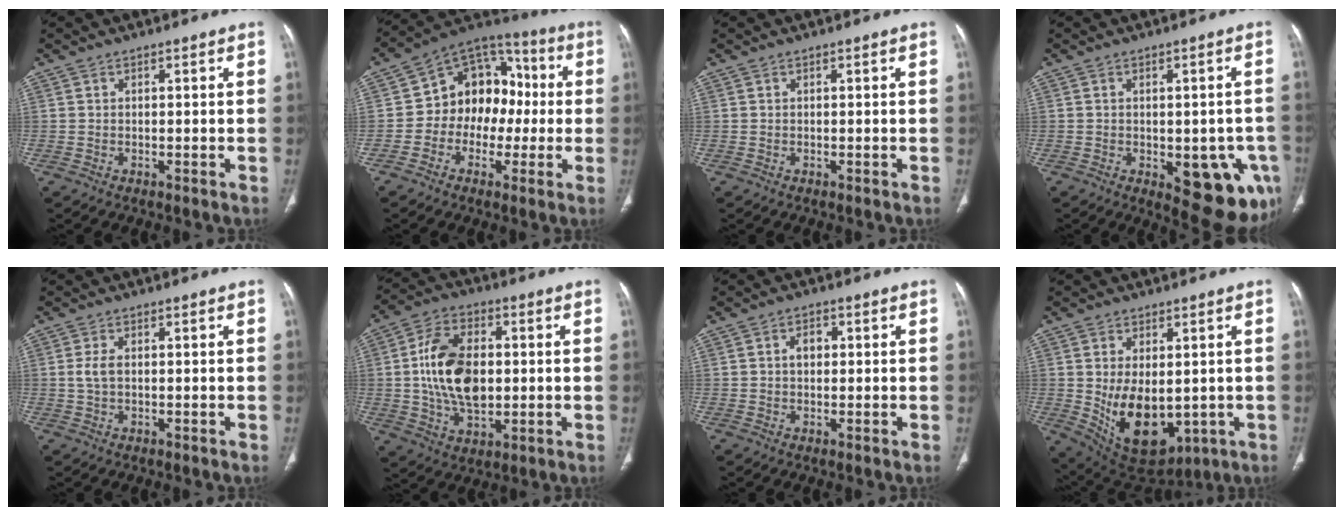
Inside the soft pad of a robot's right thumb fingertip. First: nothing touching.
{"total": 14.5, "force": [-0.9, 11.4, 8.9], "torque": [-0.081, 0.048, -0.029]}
{"total": 0.0}
{"total": 13.6, "force": [-4.5, 6.3, 11.2], "torque": [-0.112, 0.001, -0.039]}
{"total": 2.3, "force": [0.1, 1.2, 1.9], "torque": [-0.048, 0.002, 0.000]}
{"total": 15.1, "force": [0.7, 9.4, 11.8], "torque": [-0.196, 0.007, 0.014]}
{"total": 2.6, "force": [0.3, 1.9, 1.8], "torque": [-0.023, 0.009, 0.002]}
{"total": 13.9, "force": [-1.2, 8.2, 11.1], "torque": [-0.163, -0.015, 0.014]}